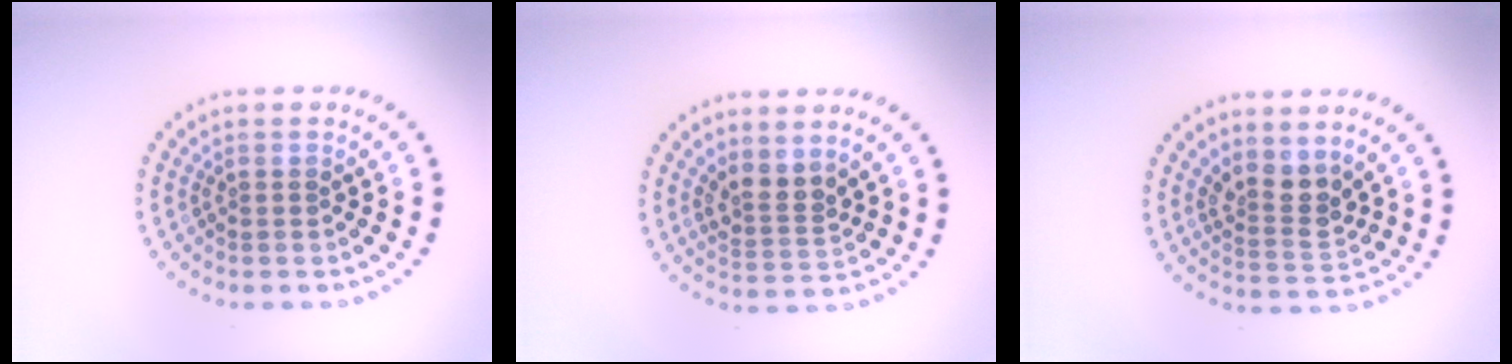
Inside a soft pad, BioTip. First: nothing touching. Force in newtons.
{"total": 2.4, "press": 1.8, "slide": 1.6}
{"total": 2.8, "press": 2.2, "slide": 1.7}